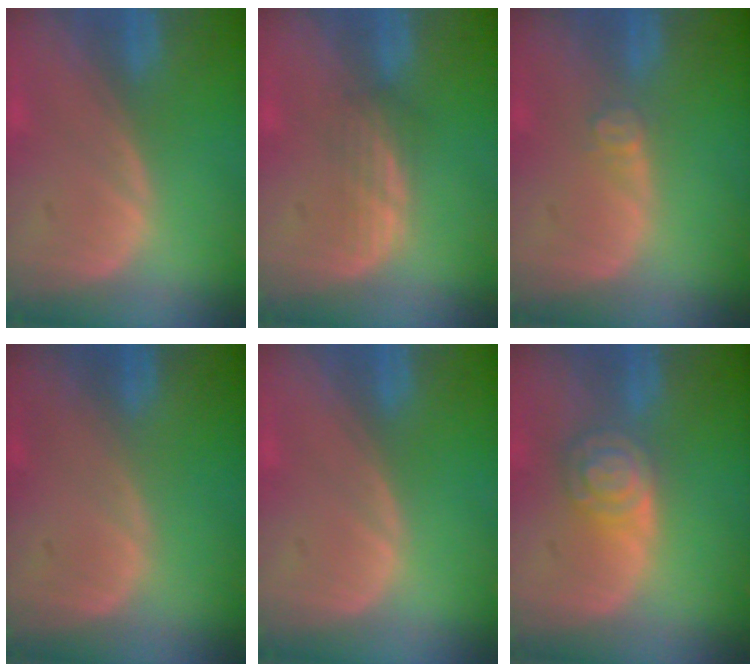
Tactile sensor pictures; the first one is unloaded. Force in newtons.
{"total": 2.4, "press": 2.4, "slide": 0.5}
{"total": 2.0, "press": 1.6, "slide": 1.1}
{"total": 0.0}
{"total": 0.0}
{"total": 5.5, "press": 4.9, "slide": 2.6}